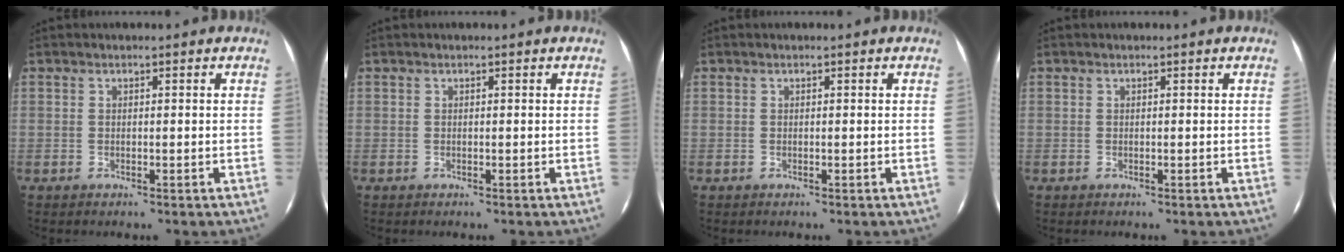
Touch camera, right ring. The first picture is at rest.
{"total": 0.0}
{"total": 0.0}
{"total": 0.0}